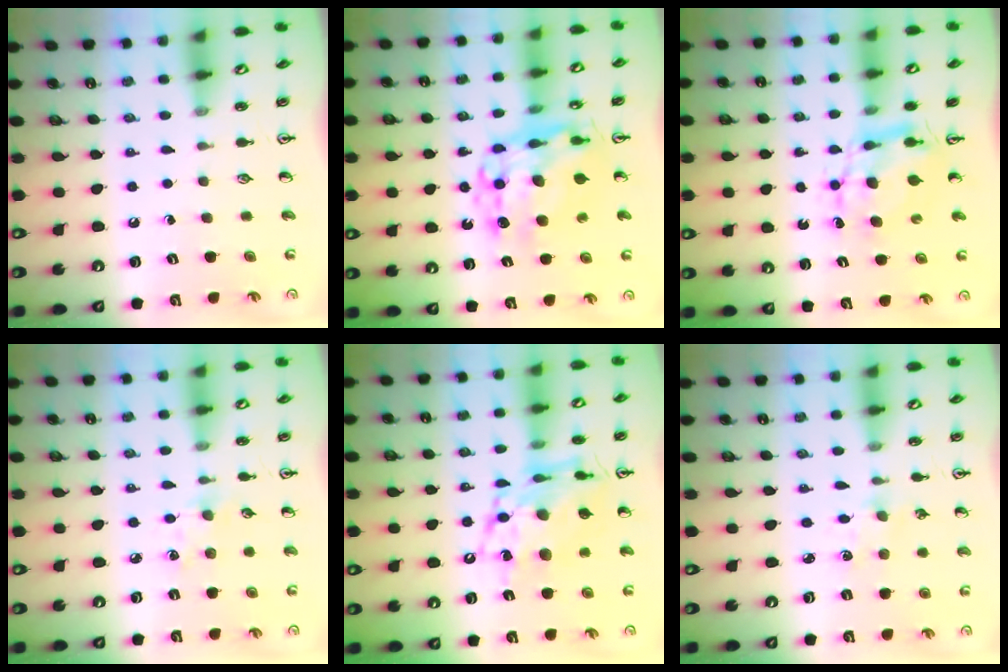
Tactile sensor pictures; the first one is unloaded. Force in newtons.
{"total": 12.6, "press": 12.5, "slide": 1.1}
{"total": 7.2, "press": 7.2, "slide": 0.6}
{"total": 4.4, "press": 4.4, "slide": 0.6}
{"total": 14.0, "press": 14.0, "slide": 1.1}
{"total": 1.3, "press": 1.3, "slide": 0.2}